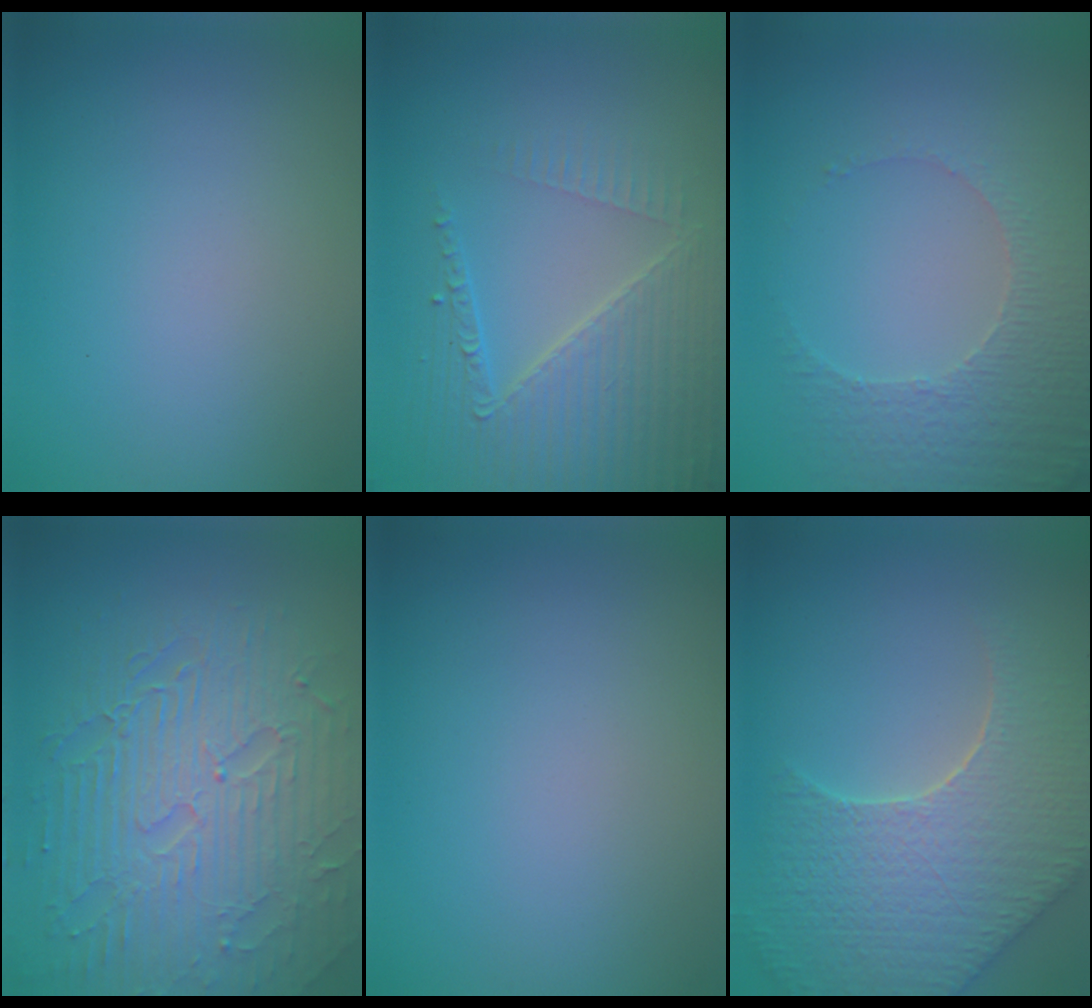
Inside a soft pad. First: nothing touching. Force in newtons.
{"total": 5.3, "press": 4.5, "slide": 2.9}
{"total": 4.7, "press": 3.5, "slide": 3.1}
{"total": 8.8, "press": 6.3, "slide": 6.1}
{"total": 0.0}
{"total": 9.1, "press": 6.4, "slide": 6.5}